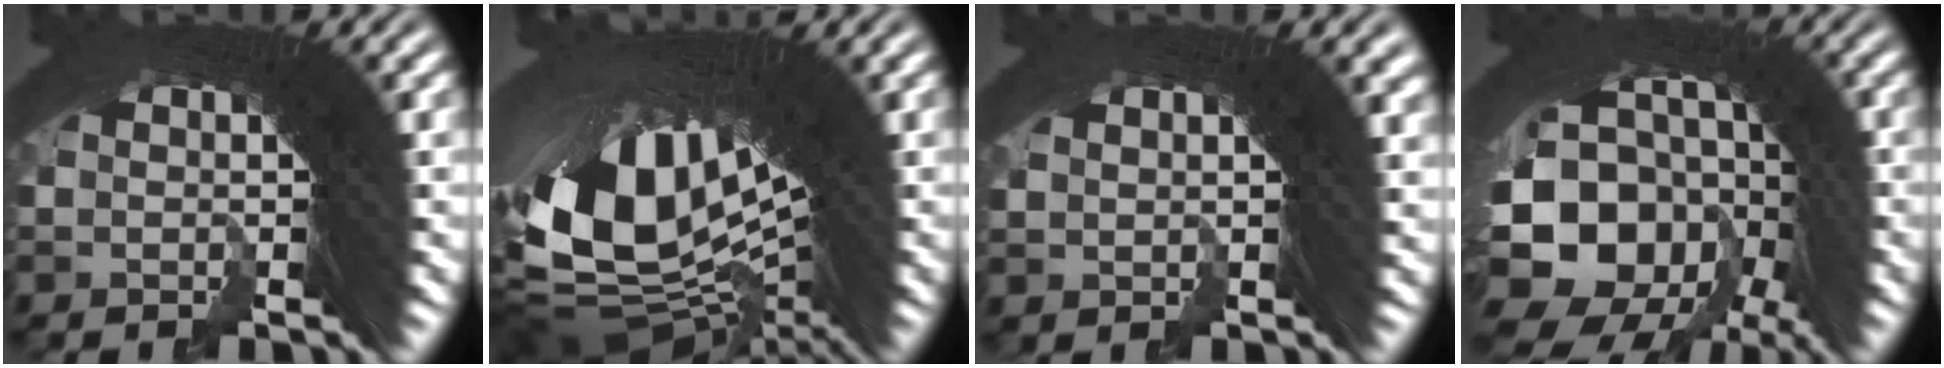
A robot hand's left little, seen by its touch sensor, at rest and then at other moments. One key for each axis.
{"total": 19.2, "fx": -1.0, "fy": 11.3, "fz": 15.5, "tx": -0.293, "ty": -0.056, "tz": 0.020}
{"total": 2.4, "fx": 1.8, "fy": -0.6, "fz": 1.5, "tx": 0.000, "ty": 0.015, "tz": 0.029}
{"total": 16.4, "fx": -2.6, "fy": 12.0, "fz": 10.9, "tx": -0.218, "ty": -0.055, "tz": -0.020}